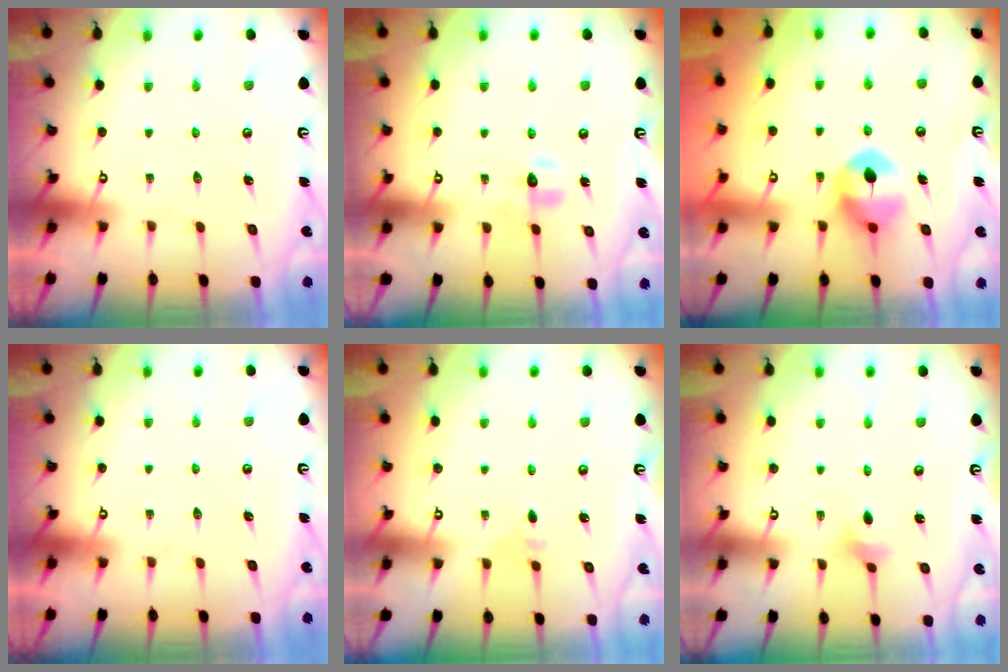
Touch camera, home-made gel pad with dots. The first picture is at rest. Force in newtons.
{"total": 4.8, "press": 4.8, "slide": 0.6}
{"total": 9.7, "press": 9.7, "slide": 0.5}
{"total": 0.0}
{"total": 2.2, "press": 2.1, "slide": 0.6}
{"total": 2.6, "press": 2.6, "slide": 0.5}